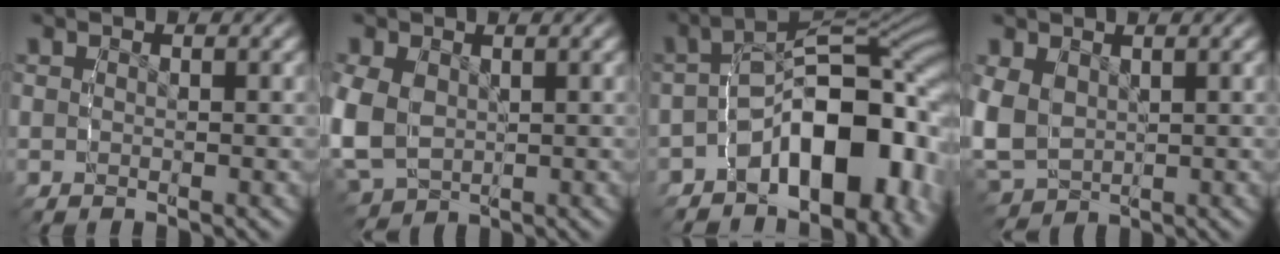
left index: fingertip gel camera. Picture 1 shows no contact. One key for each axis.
{"total": 7.5, "fx": -1.2, "fy": 6.7, "fz": 3.1, "tx": -0.116, "ty": -0.038, "tz": -0.013}
{"total": 10.8, "fx": -3.9, "fy": 6.0, "fz": 8.1, "tx": -0.124, "ty": 0.001, "tz": -0.069}
{"total": 6.8, "fx": -0.6, "fy": 6.2, "fz": 2.8, "tx": -0.111, "ty": -0.034, "tz": -0.004}